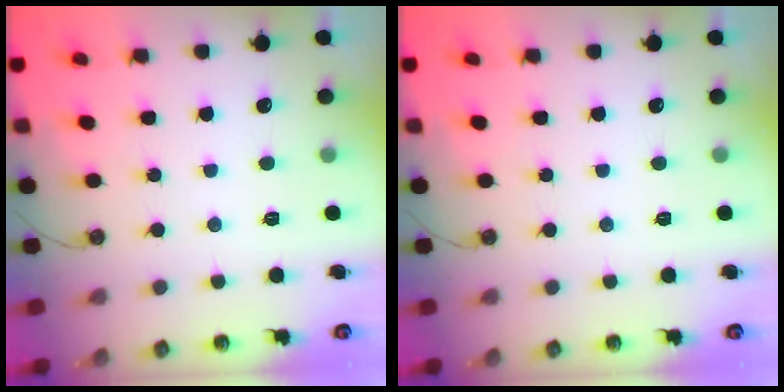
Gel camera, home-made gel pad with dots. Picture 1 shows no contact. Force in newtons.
{"total": 0.0}